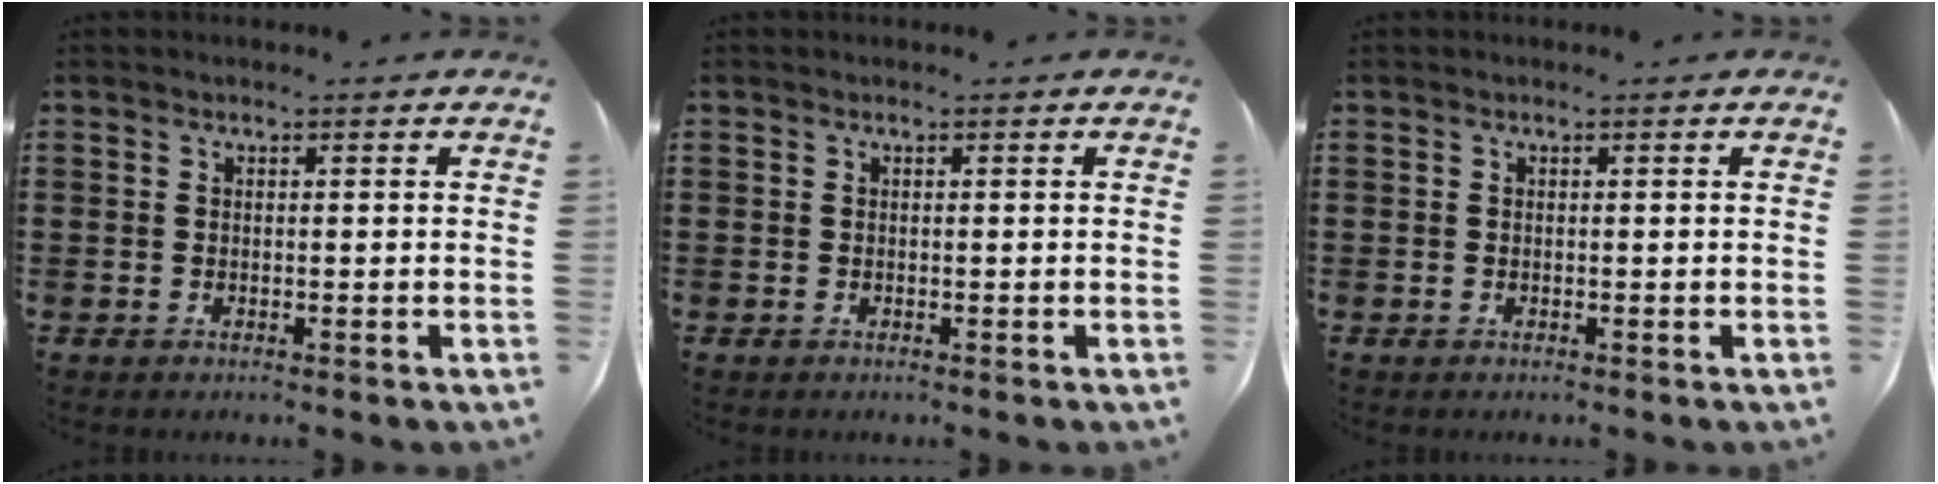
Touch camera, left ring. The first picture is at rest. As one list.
[{"total": 0.0}, {"total": 0.0}]